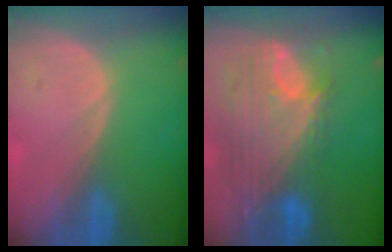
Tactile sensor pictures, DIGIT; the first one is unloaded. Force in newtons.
{"total": 12.1, "press": 10.2, "slide": 6.4}